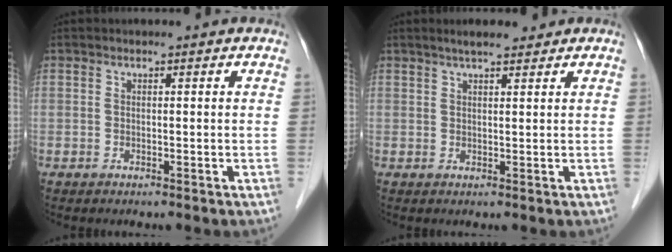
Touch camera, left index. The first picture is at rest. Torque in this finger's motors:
{"motor_torque": [0.04, -0.04, 0.05, 0.02]}